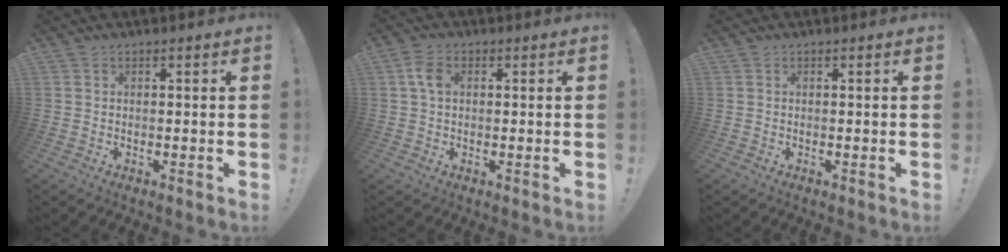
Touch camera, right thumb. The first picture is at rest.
{"total": 4.6, "force": [1.0, 2.9, 3.4], "torque": [-0.073, 0.008, 0.017]}
{"total": 0.0}